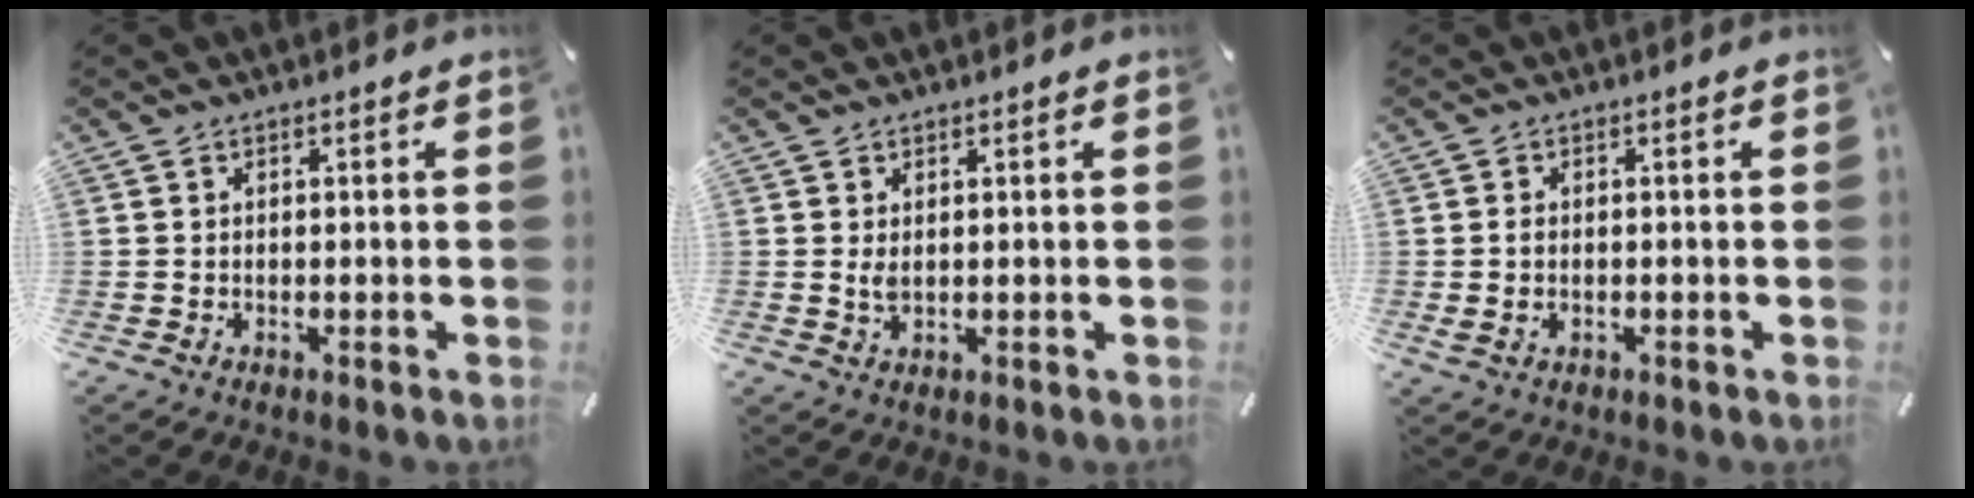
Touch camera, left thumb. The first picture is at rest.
{"total": 1.9, "force": [0.4, 0.8, 1.7], "torque": [-0.037, 0.001, 0.007]}
{"total": 1.9, "force": [-0.4, 1.2, 1.5], "torque": [-0.035, -0.001, -0.009]}